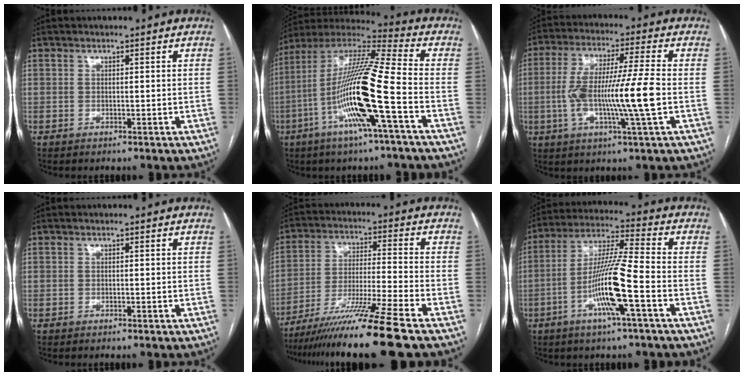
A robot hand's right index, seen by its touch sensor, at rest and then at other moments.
{"total": 18.8, "force": [-5.6, 0.0, 17.9], "torque": [-0.356, -0.006, -0.114]}
{"total": 13.4, "force": [-1.9, -0.1, 13.3], "torque": [-0.255, 0.000, -0.041]}
{"total": 0.0}
{"total": 14.6, "force": [-11.4, -3.1, 8.6], "torque": [-0.146, -0.035, -0.195]}
{"total": 12.4, "force": [-4.3, -0.4, 11.6], "torque": [-0.226, 0.000, -0.086]}